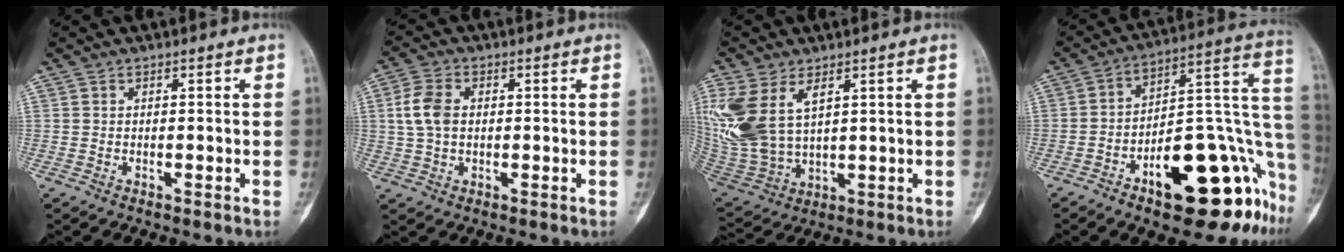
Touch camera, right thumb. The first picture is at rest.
{"total": 6.5, "force": [0.8, 4.3, 4.8], "torque": [-0.100, 0.008, 0.014]}
{"total": 15.3, "force": [5.3, 8.8, 11.3], "torque": [-0.258, -0.014, 0.124]}
{"total": 26.6, "force": [-12.0, 10.7, 21.2], "torque": [-0.197, 0.090, -0.163]}